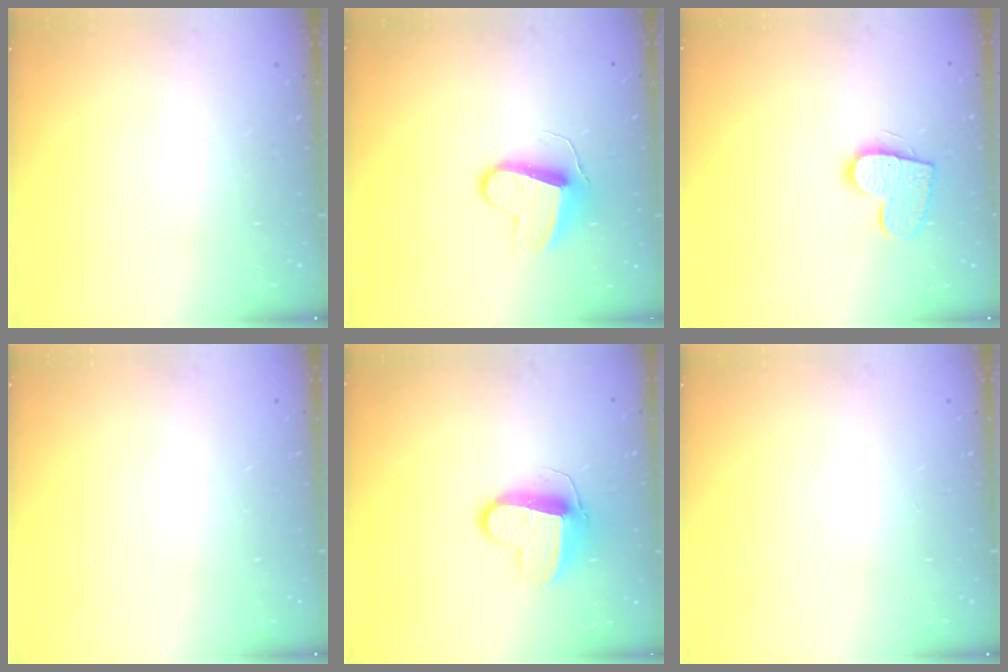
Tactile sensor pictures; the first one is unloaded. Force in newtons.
{"total": 9.9, "press": 9.8, "slide": 0.8}
{"total": 11.1, "press": 11.1, "slide": 0.6}
{"total": 0.0}
{"total": 10.3, "press": 10.3, "slide": 0.5}
{"total": 0.0}